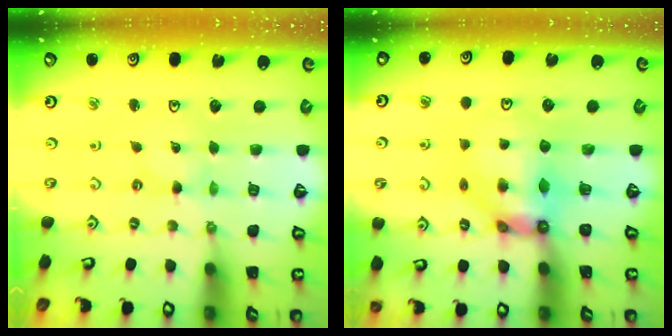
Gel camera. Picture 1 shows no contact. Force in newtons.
{"total": 7.3, "press": 7.2, "slide": 0.7}